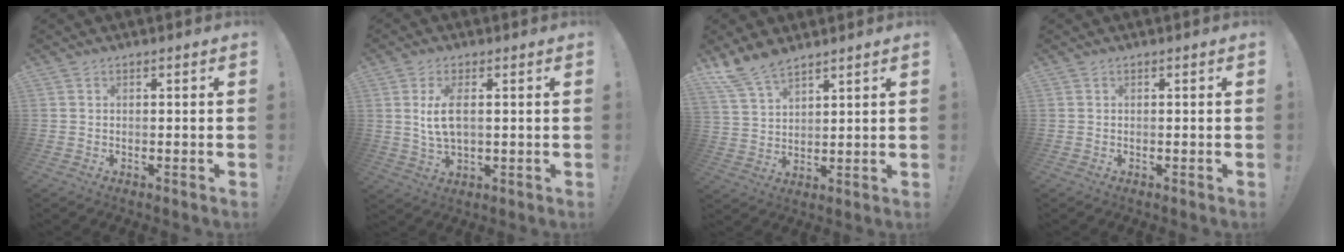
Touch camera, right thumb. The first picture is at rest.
{"total": 7.2, "force": [1.4, 3.2, 6.3], "torque": [-0.123, -0.011, 0.018]}
{"total": 9.1, "force": [7.8, 3.6, 3.2], "torque": [-0.072, -0.043, 0.154]}
{"total": 0.0}